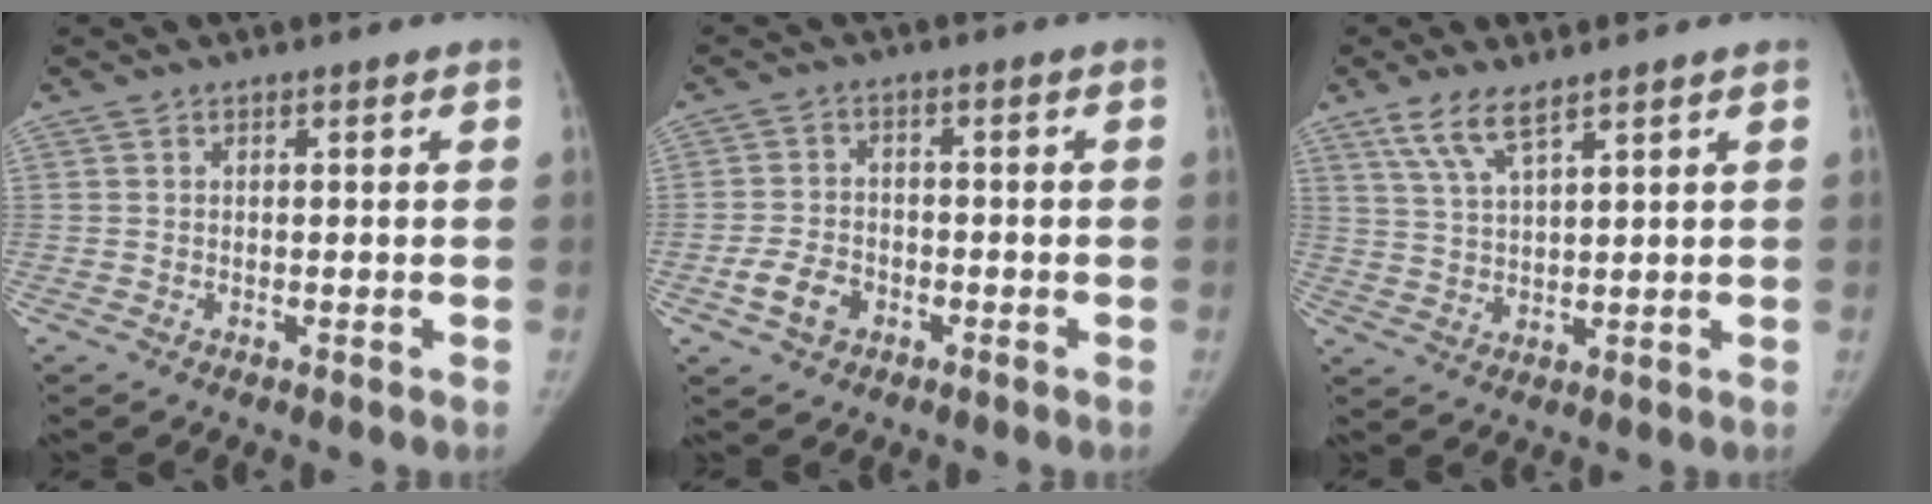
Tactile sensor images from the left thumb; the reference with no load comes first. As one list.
[{"total": 5.3, "force": [-2.4, 3.8, 2.8], "torque": [-0.050, 0.018, -0.042]}, {"total": 6.2, "force": [4.4, 1.4, 4.2], "torque": [-0.089, -0.014, 0.094]}]